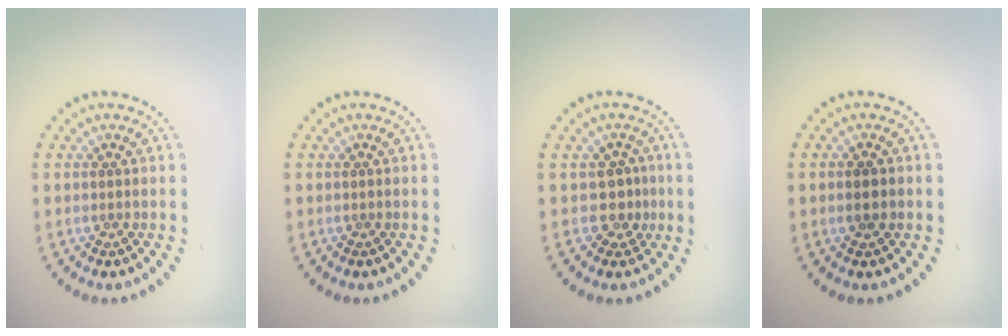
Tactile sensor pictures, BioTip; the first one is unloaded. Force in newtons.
{"total": 0.0}
{"total": 2.1, "press": 1.6, "slide": 1.4}
{"total": 1.5, "press": 1.5, "slide": 0.2}